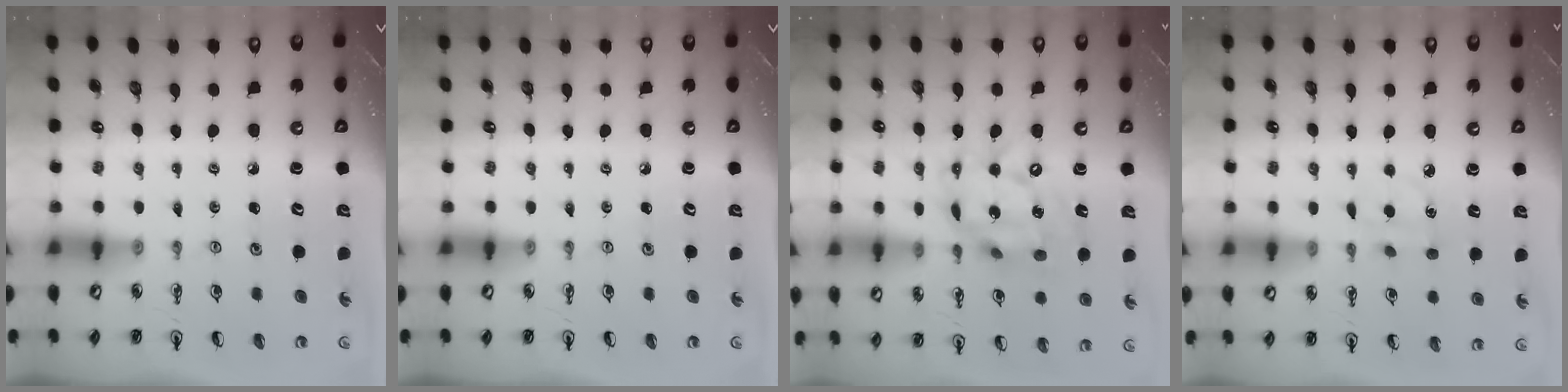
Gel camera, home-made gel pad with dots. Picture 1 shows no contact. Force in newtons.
{"total": 0.0}
{"total": 16.5, "press": 16.5, "slide": 1.4}
{"total": 5.3, "press": 5.2, "slide": 0.7}